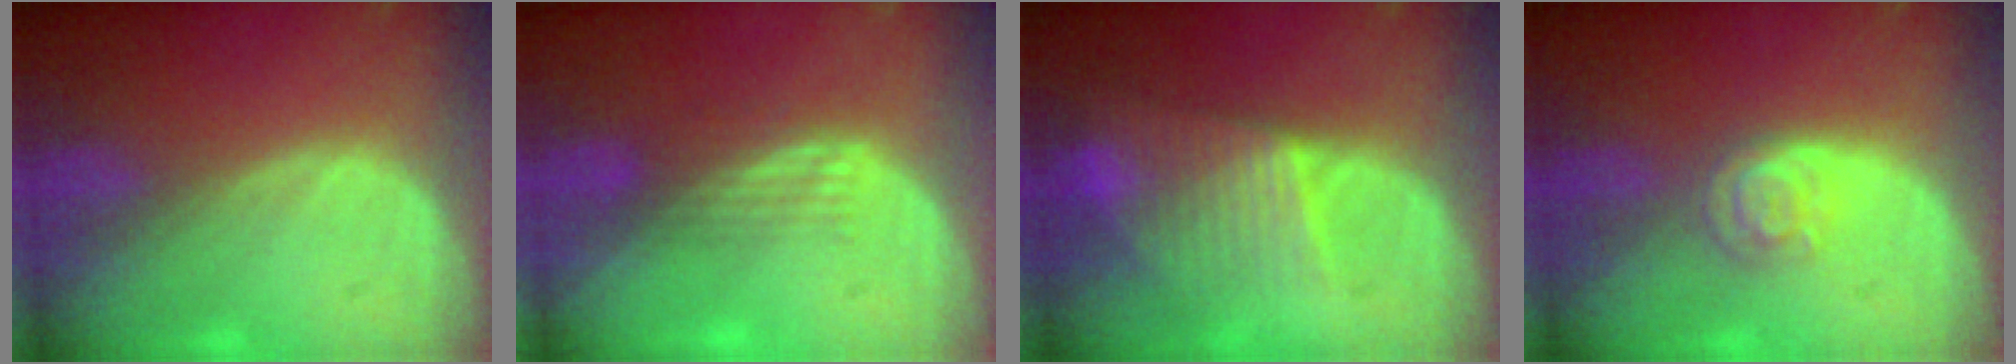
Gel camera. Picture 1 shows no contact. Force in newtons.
{"total": 3.3, "press": 2.8, "slide": 1.8}
{"total": 7.3, "press": 7.0, "slide": 2.2}
{"total": 4.4, "press": 3.9, "slide": 1.9}